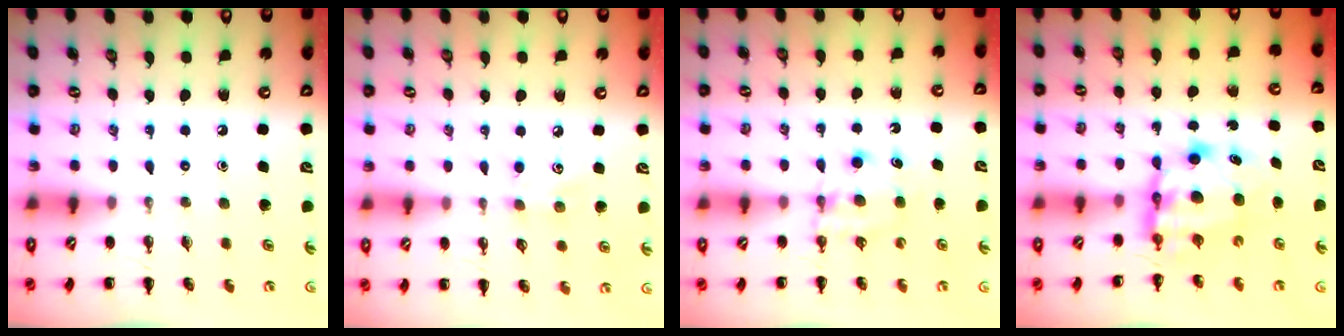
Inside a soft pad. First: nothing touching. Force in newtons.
{"total": 5.6, "press": 5.5, "slide": 1.1}
{"total": 5.7, "press": 5.5, "slide": 1.5}
{"total": 6.6, "press": 6.4, "slide": 1.7}